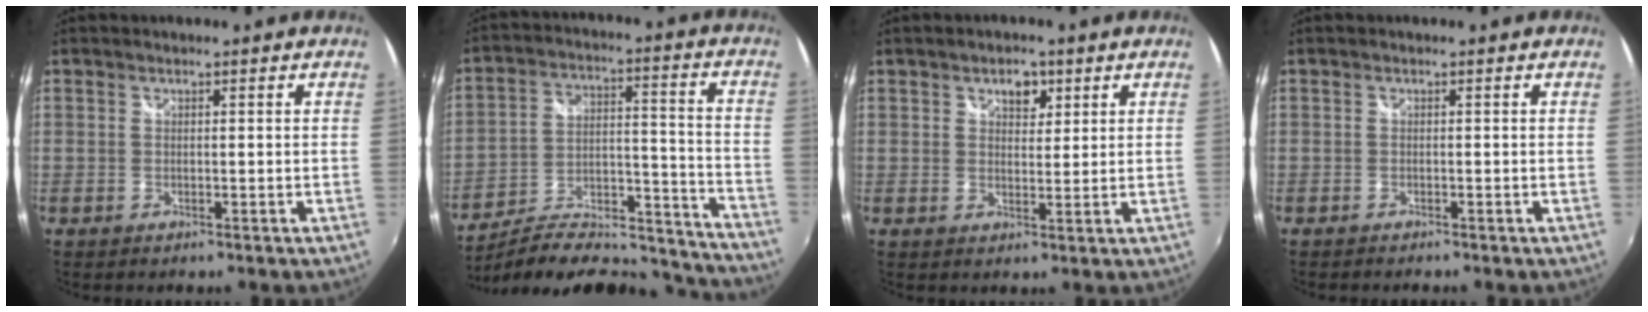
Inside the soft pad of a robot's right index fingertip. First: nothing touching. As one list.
[{"total": 26.5, "force": [-23.3, 7.0, 10.5], "torque": [-0.163, 0.011, -0.316]}, {"total": 3.7, "force": [1.9, 2.4, 2.0], "torque": [-0.023, 0.008, 0.031]}, {"total": 0.9, "force": [-0.9, 0.2, 0.1], "torque": [-0.005, -0.007, -0.018]}]